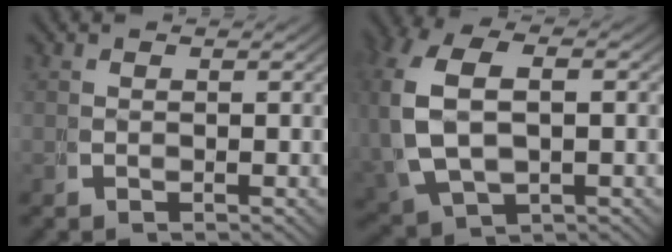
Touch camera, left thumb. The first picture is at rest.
{"total": 7.9, "force": [0.3, 5.1, 5.9], "torque": [-0.158, -0.018, 0.029]}